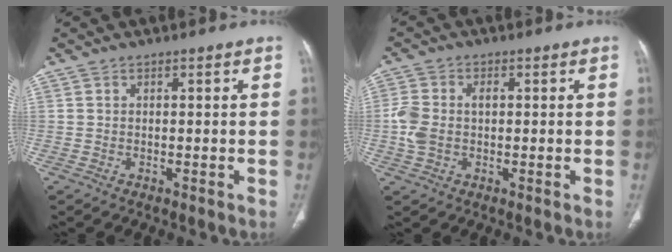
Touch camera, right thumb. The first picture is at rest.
{"total": 6.3, "force": [0.0, 4.2, 4.7], "torque": [-0.119, 0.018, 0.004]}